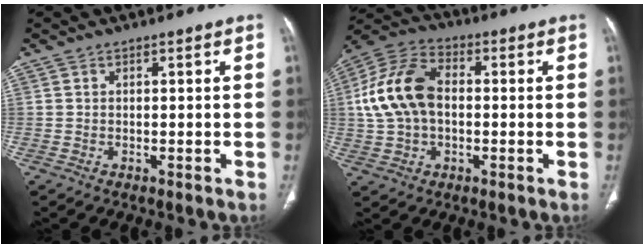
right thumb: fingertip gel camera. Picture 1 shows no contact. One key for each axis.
{"total": 13.9, "fx": 0.5, "fy": 9.2, "fz": 10.4, "tx": -0.204, "ty": 0.029, "tz": 0.001}